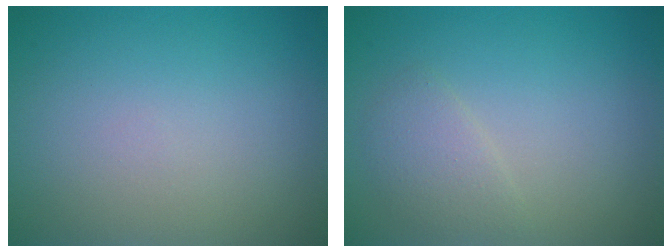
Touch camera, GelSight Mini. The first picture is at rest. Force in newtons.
{"total": 1.8, "press": 1.8, "slide": 0.2}